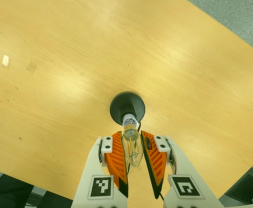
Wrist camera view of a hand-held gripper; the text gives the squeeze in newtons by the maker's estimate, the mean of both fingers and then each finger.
{"total": 12.5, "left": 13.4, "right": 11.6}